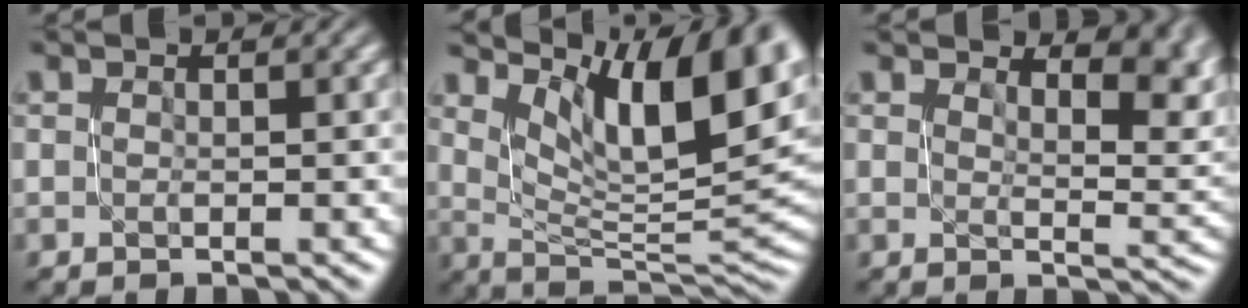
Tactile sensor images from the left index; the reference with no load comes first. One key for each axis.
{"total": 11.6, "fx": 6.6, "fy": 3.8, "fz": 8.8, "tx": -0.135, "ty": 0.008, "tz": 0.119}
{"total": 7.9, "fx": 5.2, "fy": 3.1, "fz": 5.2, "tx": -0.054, "ty": 0.008, "tz": 0.075}